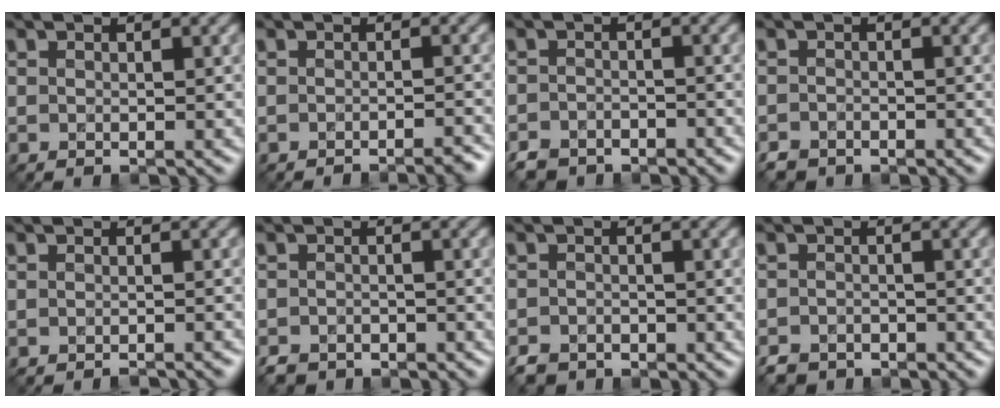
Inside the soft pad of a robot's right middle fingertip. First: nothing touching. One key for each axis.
{"total": 2.2, "fx": -1.9, "fy": 0.4, "fz": 1.1, "tx": -0.002, "ty": 0.004, "tz": -0.027}
{"total": 3.4, "fx": -2.9, "fy": 1.7, "fz": 0.7, "tx": -0.003, "ty": -0.003, "tz": -0.051}
{"total": 1.8, "fx": -1.5, "fy": 0.9, "fz": 0.3, "tx": -0.002, "ty": -0.002, "tz": -0.029}
{"total": 1.5, "fx": -1.4, "fy": 0.2, "fz": 0.5, "tx": 0.003, "ty": 0.002, "tz": -0.018}
{"total": 2.5, "fx": -2.0, "fy": 1.2, "fz": 0.6, "tx": -0.005, "ty": -0.001, "tz": -0.039}
{"total": 2.3, "fx": -1.8, "fy": 1.3, "fz": 0.6, "tx": -0.007, "ty": -0.001, "tz": -0.036}
{"total": 2.8, "fx": -2.3, "fy": 1.4, "fz": 0.6, "tx": -0.006, "ty": -0.003, "tz": -0.043}